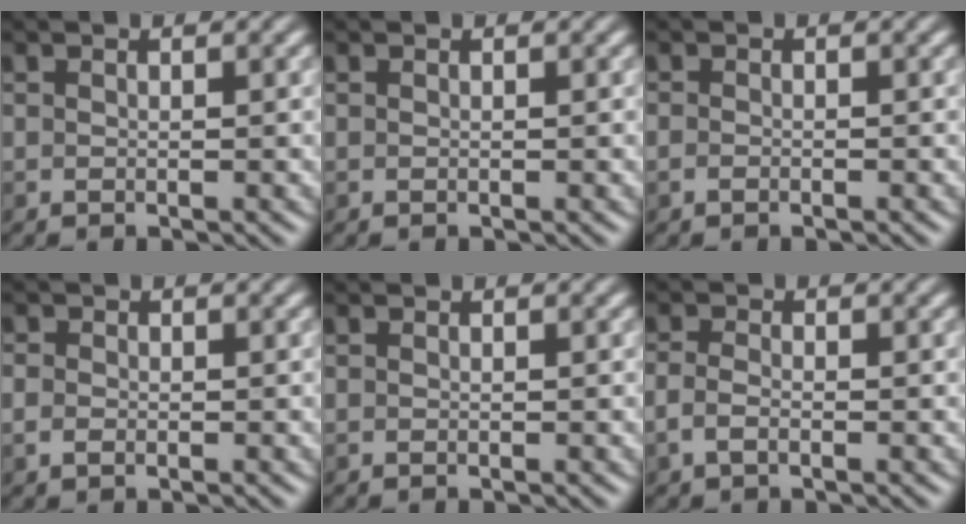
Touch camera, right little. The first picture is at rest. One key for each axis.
{"total": 0.0}
{"total": 0.7, "fx": -0.6, "fy": 0.3, "fz": 0.3, "tx": -0.005, "ty": -0.002, "tz": -0.012}
{"total": 1.2, "fx": -0.4, "fy": 0.9, "fz": 0.7, "tx": -0.014, "ty": -0.001, "tz": -0.010}
{"total": 0.0}
{"total": 1.6, "fx": -0.8, "fy": 0.8, "fz": 1.1, "tx": -0.027, "ty": 0.001, "tz": -0.021}